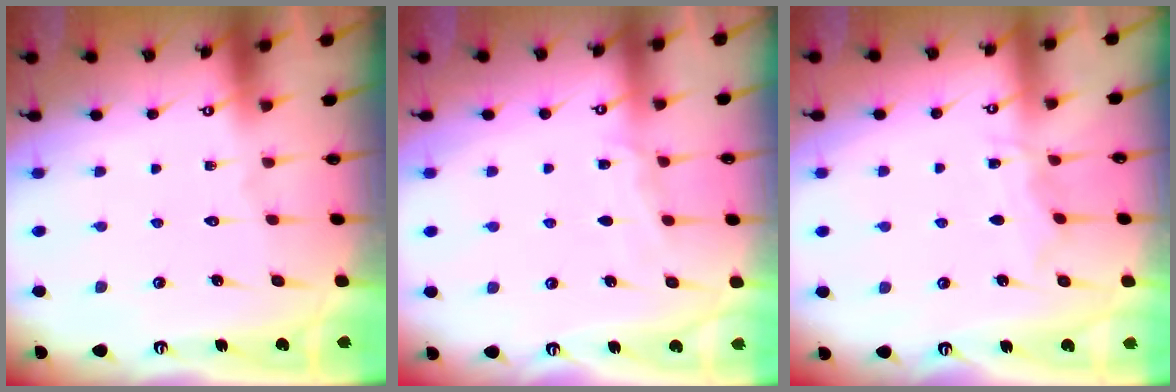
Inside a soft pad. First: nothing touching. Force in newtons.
{"total": 4.6, "press": 4.5, "slide": 0.4}
{"total": 4.7, "press": 4.7, "slide": 0.7}